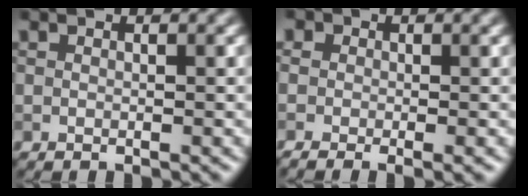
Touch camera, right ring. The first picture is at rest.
{"total": 3.3, "force": [-0.9, 2.4, 2.1], "torque": [-0.028, 0.004, -0.018]}